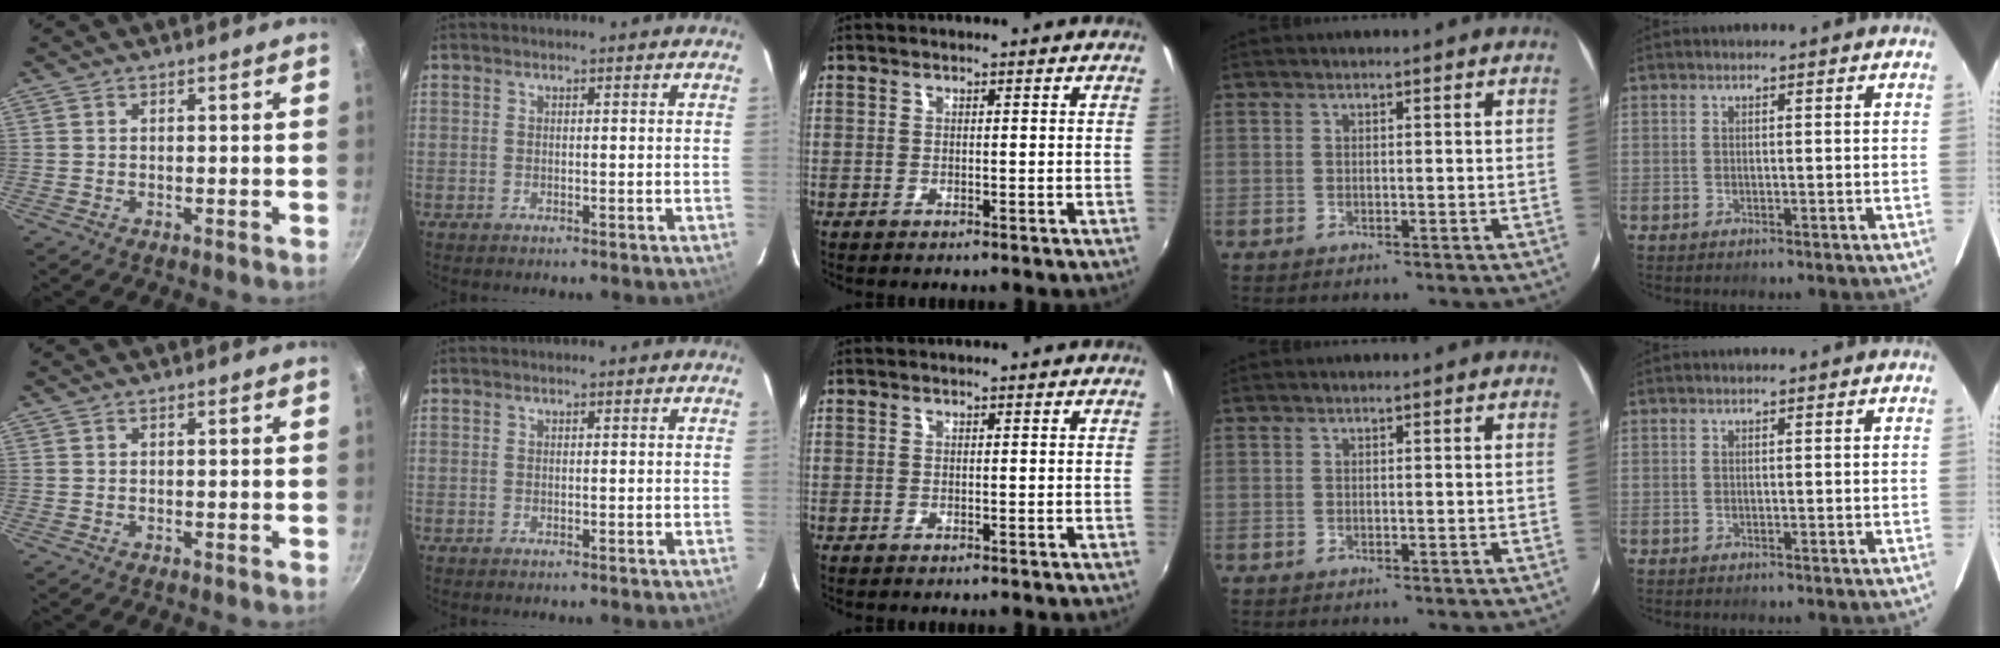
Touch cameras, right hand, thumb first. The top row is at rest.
{}